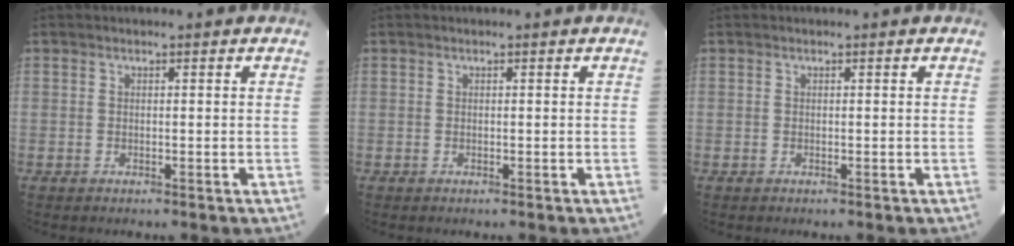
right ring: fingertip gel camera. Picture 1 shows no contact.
{"total": 0.0}
{"total": 0.0}